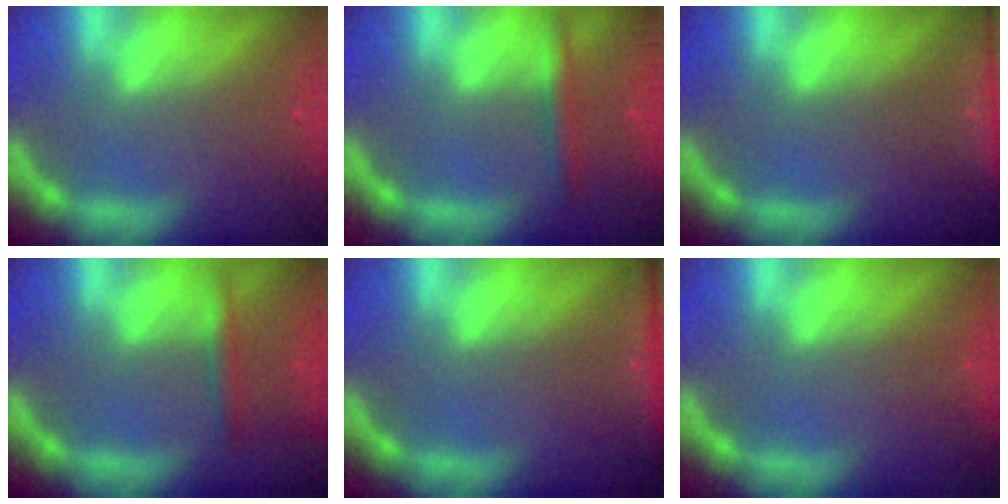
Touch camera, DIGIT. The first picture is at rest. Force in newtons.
{"total": 2.4}
{"total": 7.4}
{"total": 1.9}
{"total": 4.0}
{"total": 0.0}